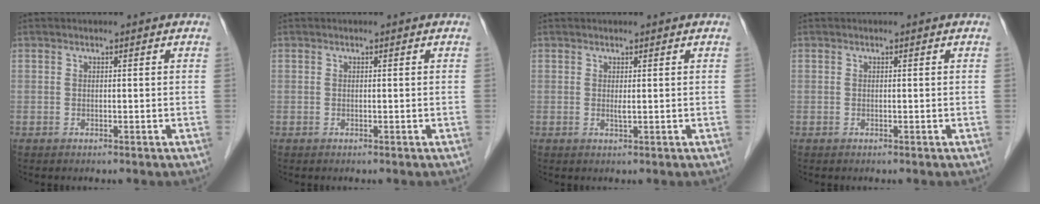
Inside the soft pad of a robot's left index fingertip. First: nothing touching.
{"total": 0.0}
{"total": 0.7, "force": [0.2, 0.0, 0.7], "torque": [-0.016, -0.001, 0.005]}
{"total": 0.0}